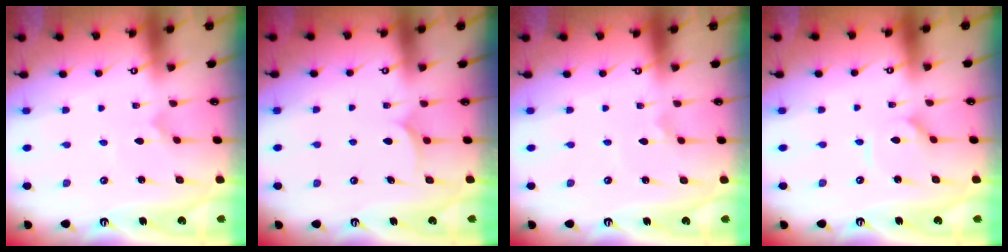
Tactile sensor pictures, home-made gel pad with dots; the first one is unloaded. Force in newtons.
{"total": 5.5, "press": 5.5, "slide": 0.2}
{"total": 1.3, "press": 1.3, "slide": 0.3}
{"total": 2.2, "press": 2.2, "slide": 0.3}